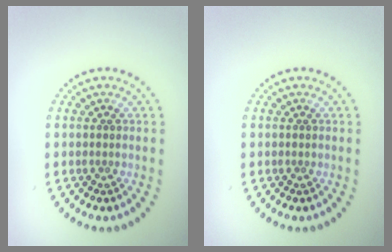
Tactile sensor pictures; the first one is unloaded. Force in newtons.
{"total": 0.0}